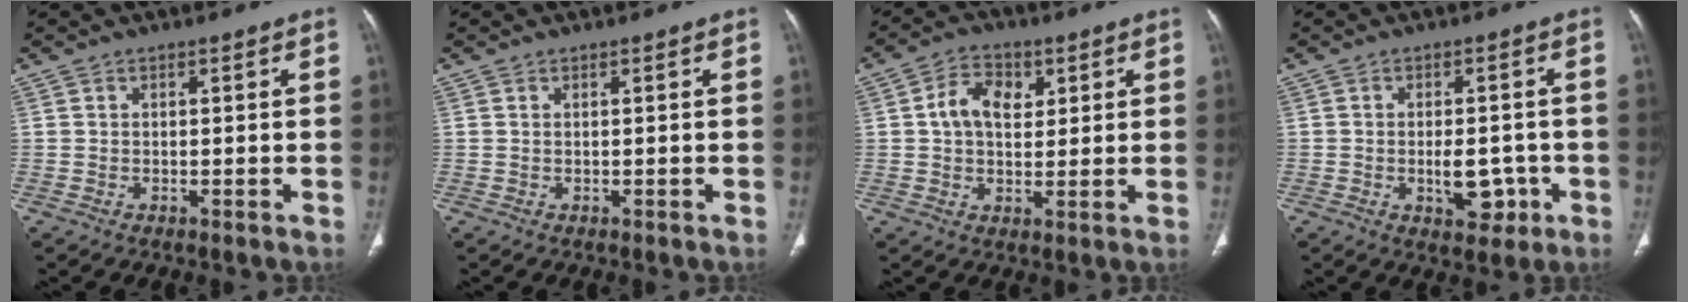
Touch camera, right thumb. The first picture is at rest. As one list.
[{"total": 0.0}, {"total": 8.1, "force": [2.2, 5.6, 5.4], "torque": [-0.066, 0.001, 0.034]}, {"total": 6.6, "force": [-1.9, 3.8, 5.0], "torque": [-0.053, 0.009, -0.019]}]